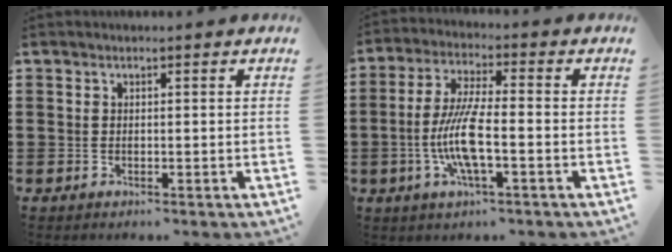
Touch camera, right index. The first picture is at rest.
{"total": 8.8, "force": [-2.3, 1.9, 8.3], "torque": [-0.186, -0.013, -0.054]}